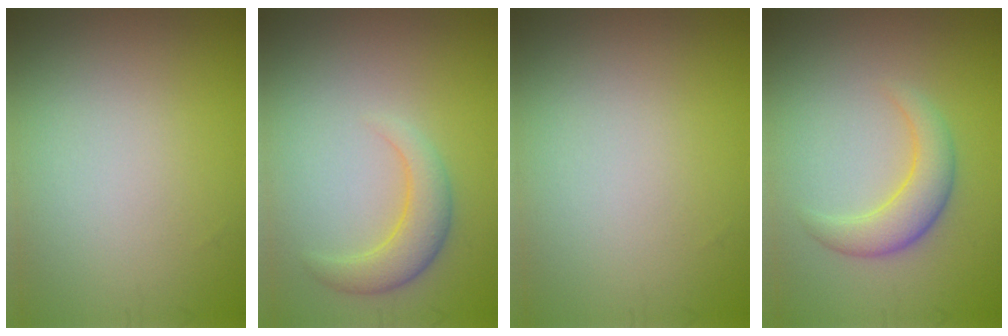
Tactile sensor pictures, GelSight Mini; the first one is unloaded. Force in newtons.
{"total": 2.9, "press": 2.9, "slide": 0.1}
{"total": 0.0}
{"total": 3.3, "press": 3.3, "slide": 0.1}